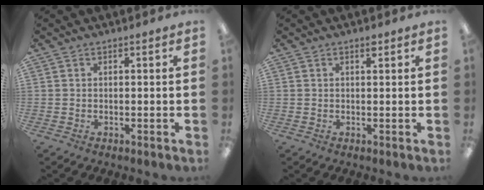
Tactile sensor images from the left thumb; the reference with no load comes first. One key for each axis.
{"total": 1.2, "fx": 1.0, "fy": 0.2, "fz": 0.7, "tx": -0.009, "ty": -0.004, "tz": 0.016}